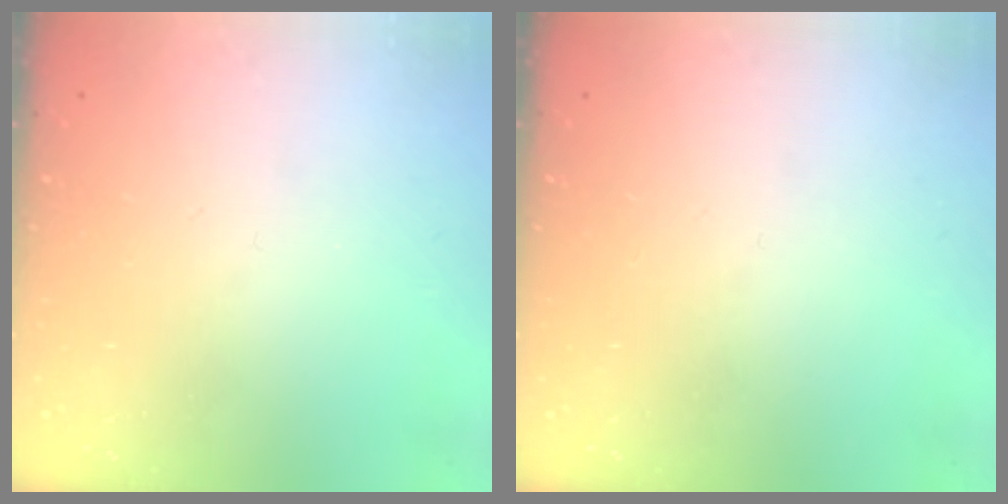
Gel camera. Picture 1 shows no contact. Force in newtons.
{"total": 0.0}